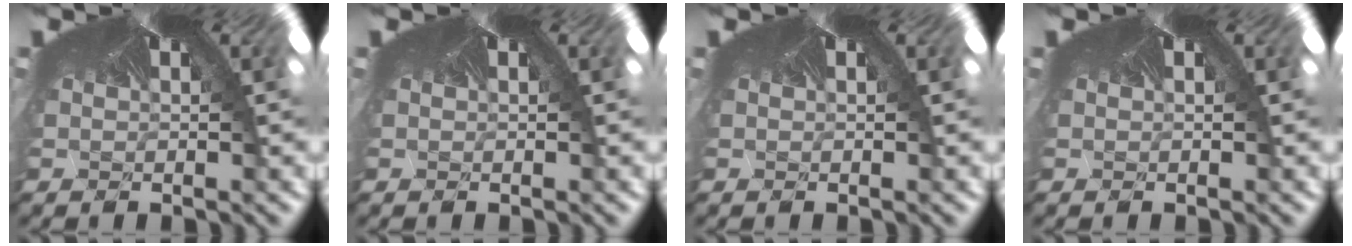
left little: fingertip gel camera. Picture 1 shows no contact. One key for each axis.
{"total": 0.0}
{"total": 0.0}
{"total": 0.0}